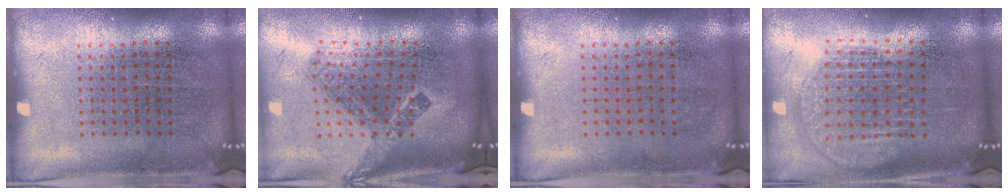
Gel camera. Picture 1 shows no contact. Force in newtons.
{"total": 2.4, "press": 1.6, "slide": 1.9}
{"total": 0.0}
{"total": 1.8, "press": 1.6, "slide": 0.9}